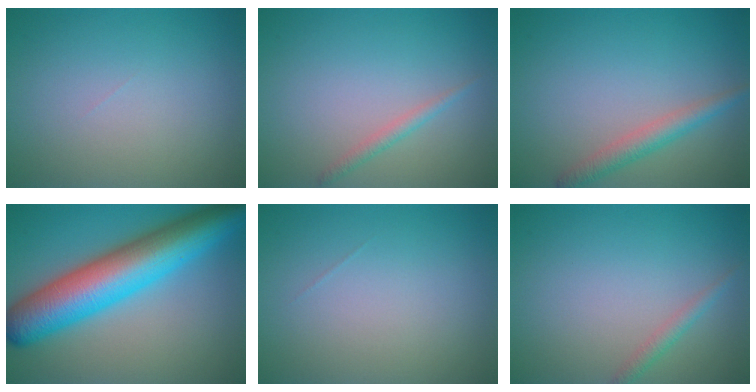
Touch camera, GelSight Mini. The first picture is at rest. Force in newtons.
{"total": 1.2, "press": 1.2, "slide": 0.0}
{"total": 2.4, "press": 2.4, "slide": 0.1}
{"total": 11.6, "press": 11.6, "slide": 0.1}
{"total": 0.0}
{"total": 1.3, "press": 1.3, "slide": 0.0}